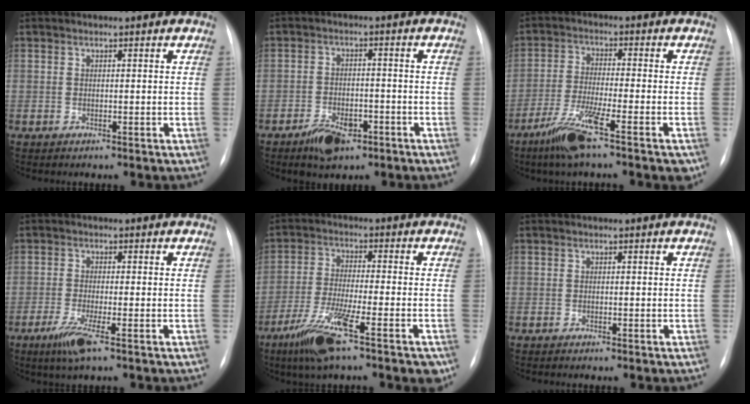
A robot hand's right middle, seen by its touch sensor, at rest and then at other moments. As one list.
[{"total": 5.5, "force": [-3.5, 2.9, 3.2], "torque": [-0.058, 0.001, -0.052]}, {"total": 9.7, "force": [-5.8, 0.6, 7.7], "torque": [-0.149, -0.023, -0.106]}, {"total": 4.3, "force": [-2.4, 0.0, 3.6], "torque": [-0.076, -0.015, -0.050]}, {"total": 11.6, "force": [-6.6, 0.9, 9.5], "torque": [-0.177, -0.028, -0.115]}, {"total": 0.0}]